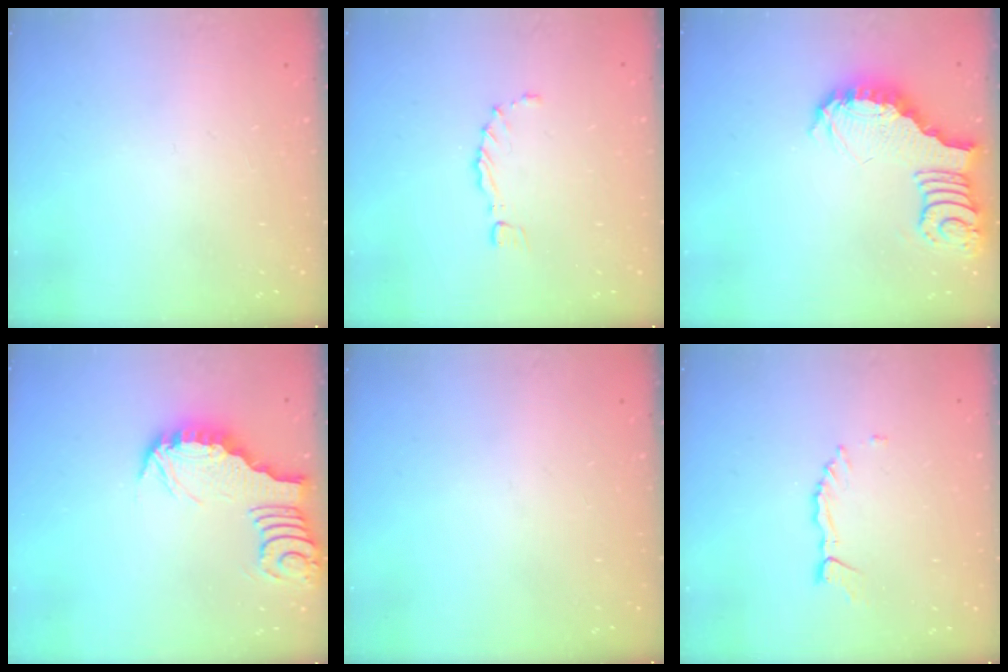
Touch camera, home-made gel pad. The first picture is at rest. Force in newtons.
{"total": 0.9, "press": 0.9, "slide": 0.4}
{"total": 3.8, "press": 3.7, "slide": 0.8}
{"total": 3.3, "press": 3.2, "slide": 0.4}
{"total": 0.0}
{"total": 2.8, "press": 2.7, "slide": 0.3}